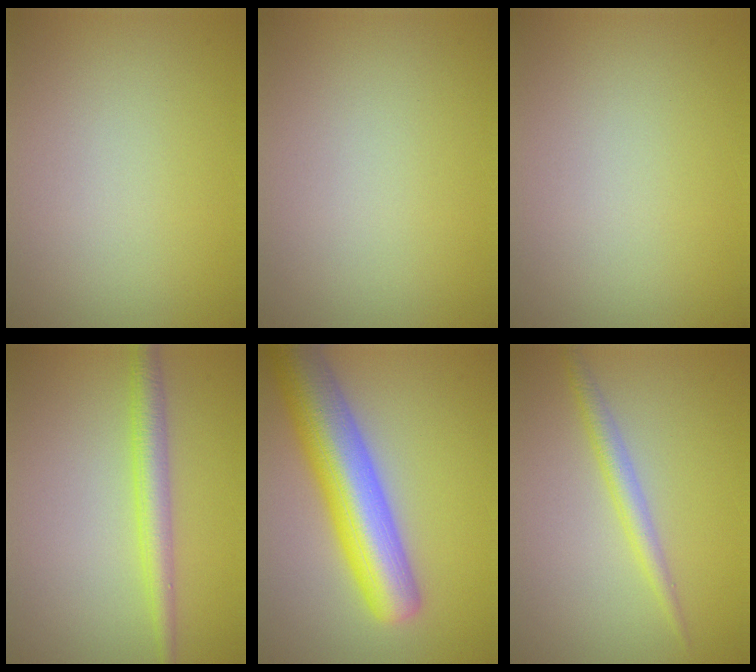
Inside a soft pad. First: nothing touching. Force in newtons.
{"total": 0.0}
{"total": 0.0}
{"total": 3.0, "press": 3.0, "slide": 0.1}
{"total": 9.5, "press": 9.5, "slide": 0.5}
{"total": 2.0, "press": 2.0, "slide": 0.0}